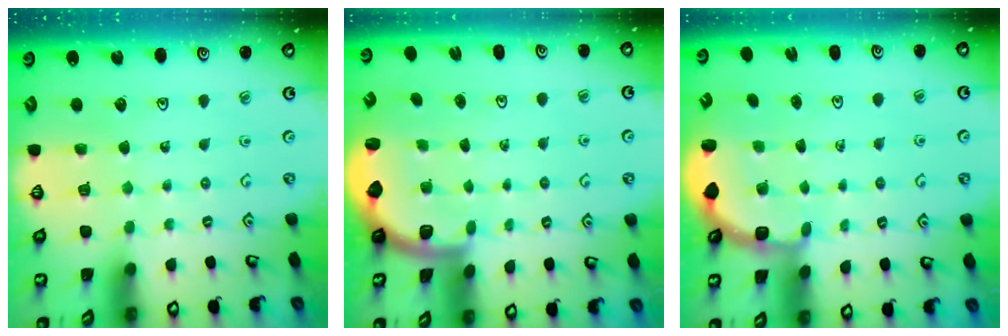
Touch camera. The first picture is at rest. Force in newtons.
{"total": 2.0, "press": 2.0, "slide": 0.5}
{"total": 2.9, "press": 2.5, "slide": 1.4}